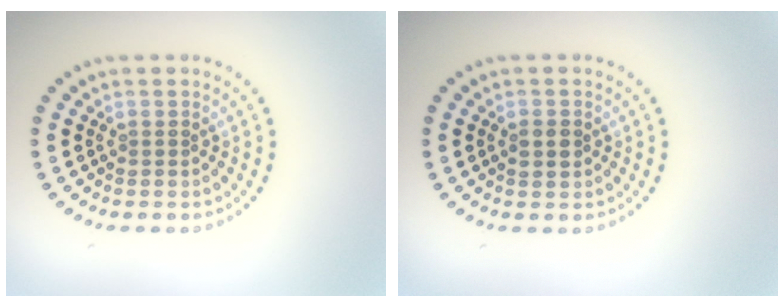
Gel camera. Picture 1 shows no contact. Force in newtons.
{"total": 1.7, "press": 1.7, "slide": 0.0}